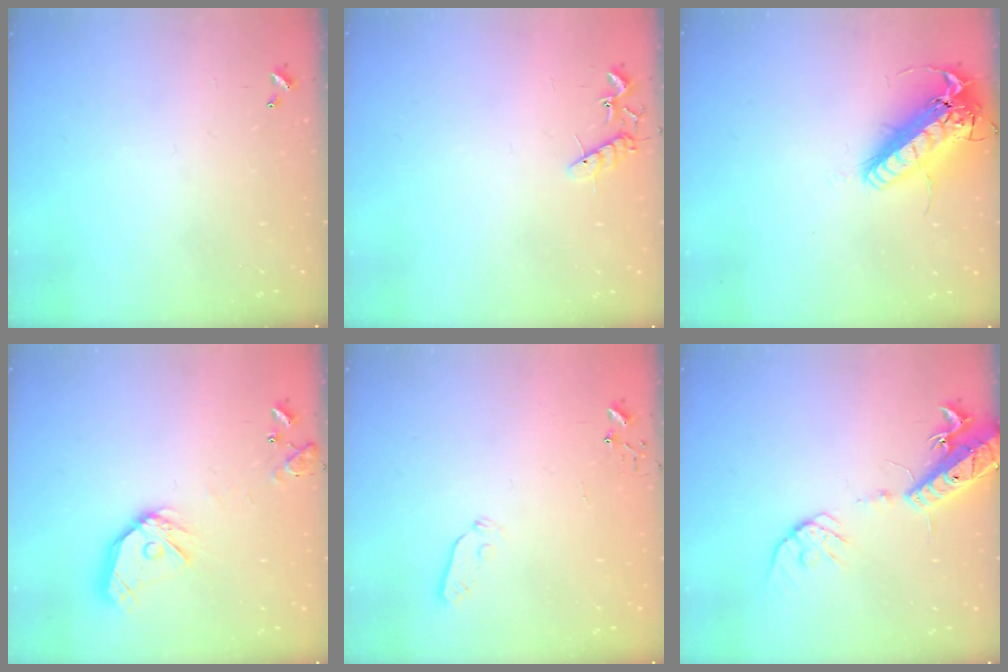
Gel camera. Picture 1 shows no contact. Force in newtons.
{"total": 10.4, "press": 10.3, "slide": 0.9}
{"total": 21.1, "press": 20.8, "slide": 3.7}
{"total": 15.3, "press": 15.1, "slide": 2.1}
{"total": 3.9, "press": 3.8, "slide": 0.9}
{"total": 16.0, "press": 15.7, "slide": 3.3}